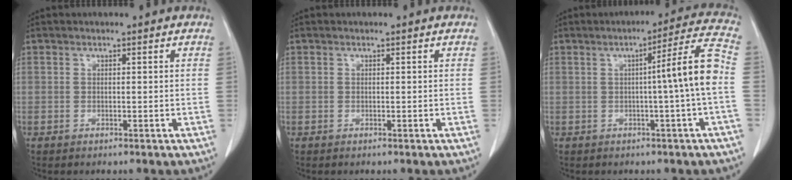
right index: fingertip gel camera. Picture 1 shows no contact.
{"total": 0.0}
{"total": 8.4, "force": [-0.8, -1.6, 8.2], "torque": [-0.114, 0.012, -0.012]}